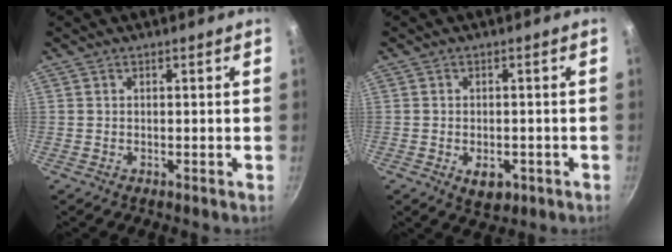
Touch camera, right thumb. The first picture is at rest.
{"total": 4.7, "force": [-1.7, 3.0, 3.2], "torque": [-0.034, 0.005, -0.014]}